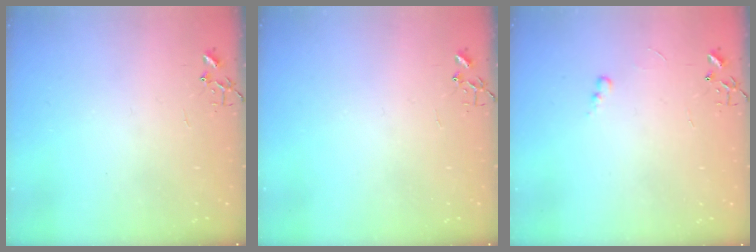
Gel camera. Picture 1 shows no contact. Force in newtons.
{"total": 0.0}
{"total": 3.5, "press": 3.5, "slide": 0.5}